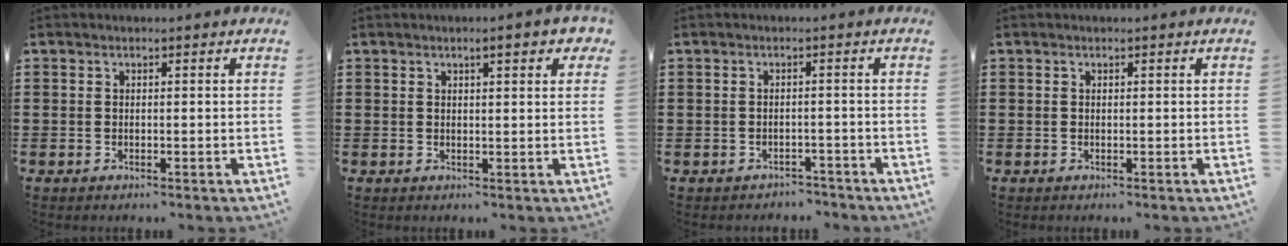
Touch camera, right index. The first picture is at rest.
{"total": 3.0, "force": [1.7, 0.5, 2.4], "torque": [-0.033, 0.000, 0.024]}
{"total": 1.7, "force": [-1.7, 0.5, -0.2], "torque": [-0.003, 0.005, -0.039]}
{"total": 0.0}